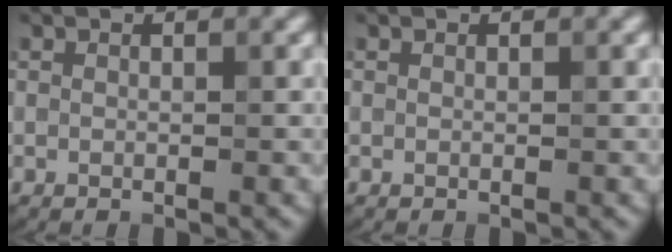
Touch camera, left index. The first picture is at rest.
{"total": 0.0}